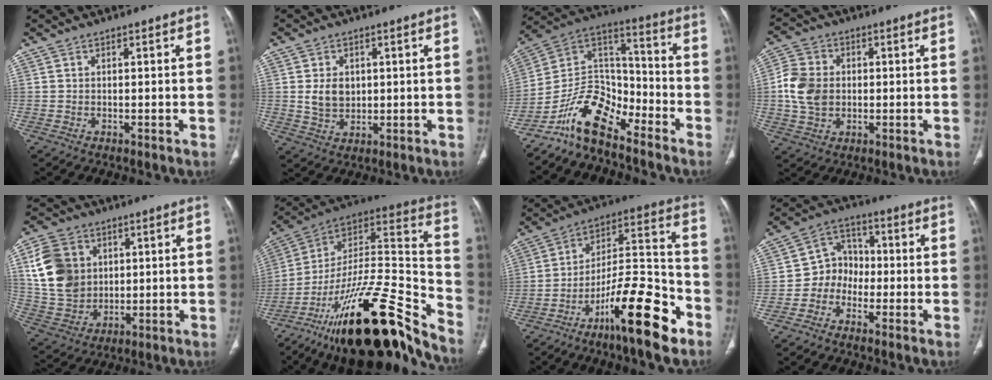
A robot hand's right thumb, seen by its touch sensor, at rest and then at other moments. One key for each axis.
{"total": 5.4, "fx": 0.8, "fy": 4.1, "fz": 3.3, "tx": -0.041, "ty": -0.008, "tz": 0.024}
{"total": 13.2, "fx": -9.9, "fy": 5.9, "fz": 6.3, "tx": -0.097, "ty": 0.098, "tz": -0.192}
{"total": 9.4, "fx": -0.1, "fy": 7.4, "fz": 5.7, "tx": -0.103, "ty": 0.009, "tz": -0.005}
{"total": 14.5, "fx": 3.5, "fy": 11.8, "fz": 7.7, "tx": -0.126, "ty": -0.006, "tz": 0.076}
{"total": 31.2, "fx": -21.6, "fy": 8.1, "fz": 21.0, "tx": -0.278, "ty": 0.097, "tz": -0.360}
{"total": 19.9, "fx": -11.1, "fy": 4.8, "fz": 15.8, "tx": -0.258, "ty": 0.078, "tz": -0.181}
{"total": 6.8, "fx": -2.2, "fy": 5.9, "fz": 2.7, "tx": -0.010, "ty": 0.035, "tz": -0.055}